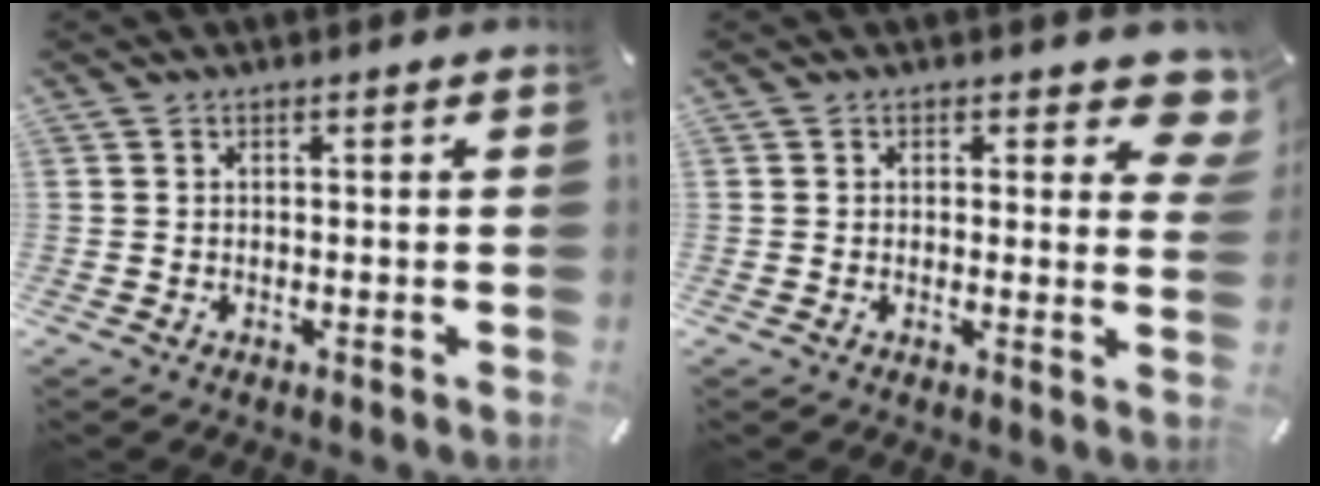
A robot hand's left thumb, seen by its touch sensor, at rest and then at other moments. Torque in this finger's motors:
{"motor_torque": [0.35, -0.29, 0.20, 0.05, 0.01]}